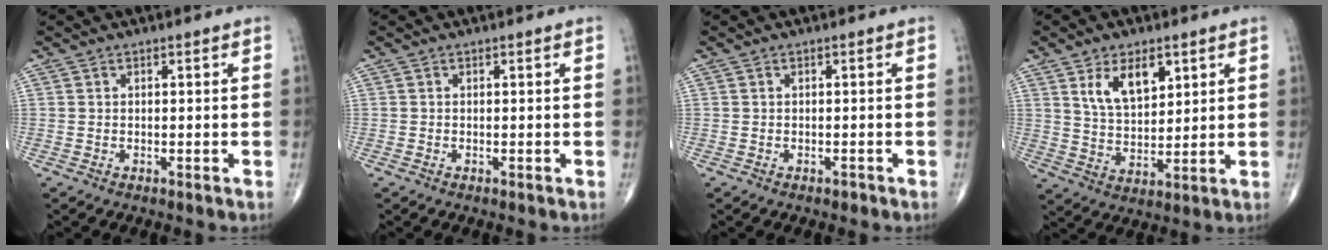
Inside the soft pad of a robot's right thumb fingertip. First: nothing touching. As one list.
[{"total": 0.0}, {"total": 0.6, "force": [-0.5, 0.4, 0.2], "torque": [-0.001, 0.001, -0.009]}, {"total": 9.4, "force": [4.5, 5.1, 6.5], "torque": [-0.093, -0.025, 0.086]}]